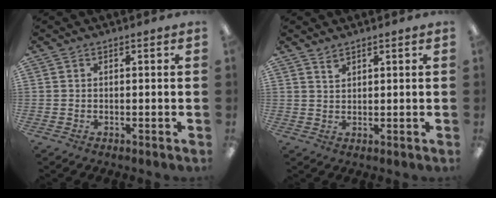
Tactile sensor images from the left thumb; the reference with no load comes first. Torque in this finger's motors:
{"motor_torque": [0.06, -0.07, -0.21, -0.20, -0.06]}